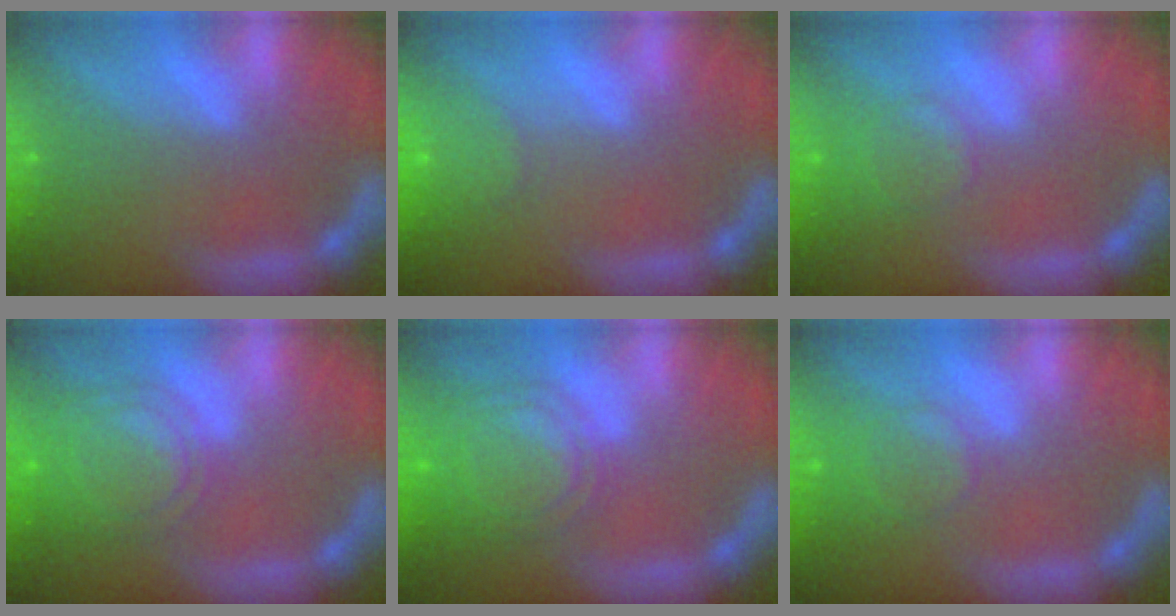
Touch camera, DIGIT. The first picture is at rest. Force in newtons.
{"total": 3.0}
{"total": 2.9}
{"total": 7.0}
{"total": 7.6}
{"total": 3.5}